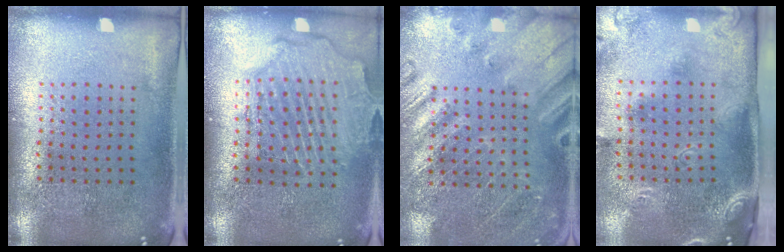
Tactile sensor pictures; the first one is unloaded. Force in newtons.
{"total": 2.5, "press": 2.2, "slide": 1.1}
{"total": 2.4, "press": 2.4, "slide": 0.3}
{"total": 2.8, "press": 1.9, "slide": 2.0}